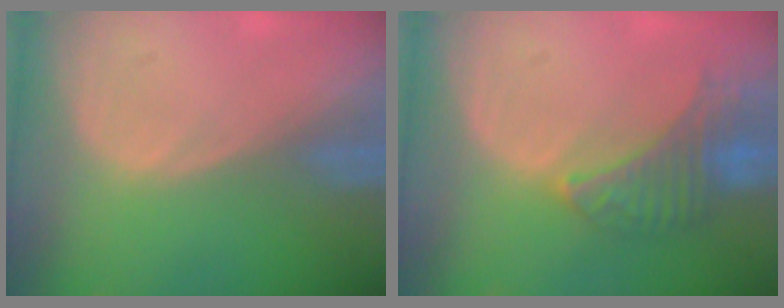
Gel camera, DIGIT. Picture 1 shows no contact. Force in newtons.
{"total": 6.7, "press": 6.6, "slide": 0.8}